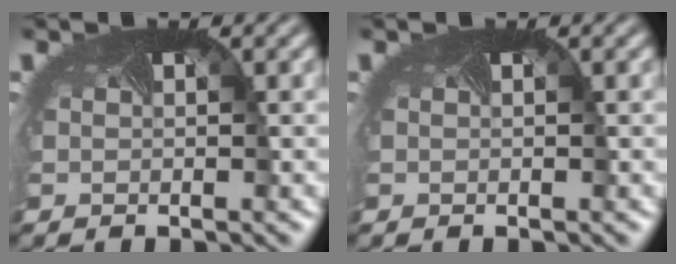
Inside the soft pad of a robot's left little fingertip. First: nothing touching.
{"total": 0.0}